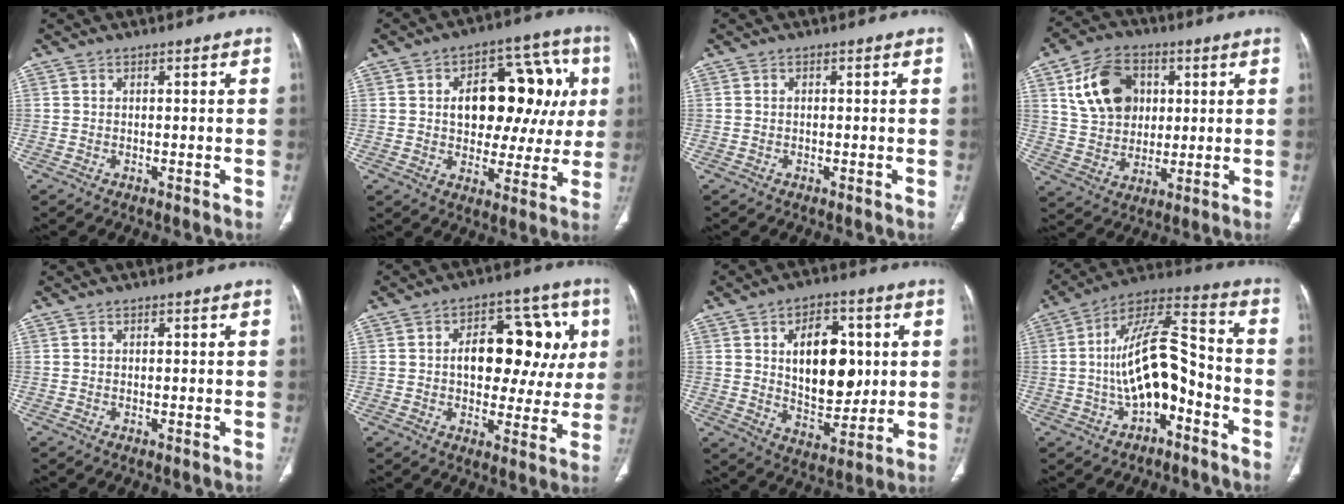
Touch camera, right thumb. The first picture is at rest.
{"total": 19.1, "force": [3.4, 11.4, 15.0], "torque": [-0.149, 0.029, 0.052]}
{"total": 0.0}
{"total": 14.1, "force": [4.3, 10.7, 8.1], "torque": [-0.113, -0.001, 0.078]}
{"total": 0.0}
{"total": 17.4, "force": [2.8, 10.4, 13.6], "torque": [-0.132, 0.023, 0.043]}
{"total": 15.8, "force": [2.8, 9.7, 12.2], "torque": [-0.134, -0.014, 0.049]}
{"total": 15.4, "force": [-4.0, 7.4, 12.9], "torque": [-0.219, 0.058, -0.070]}